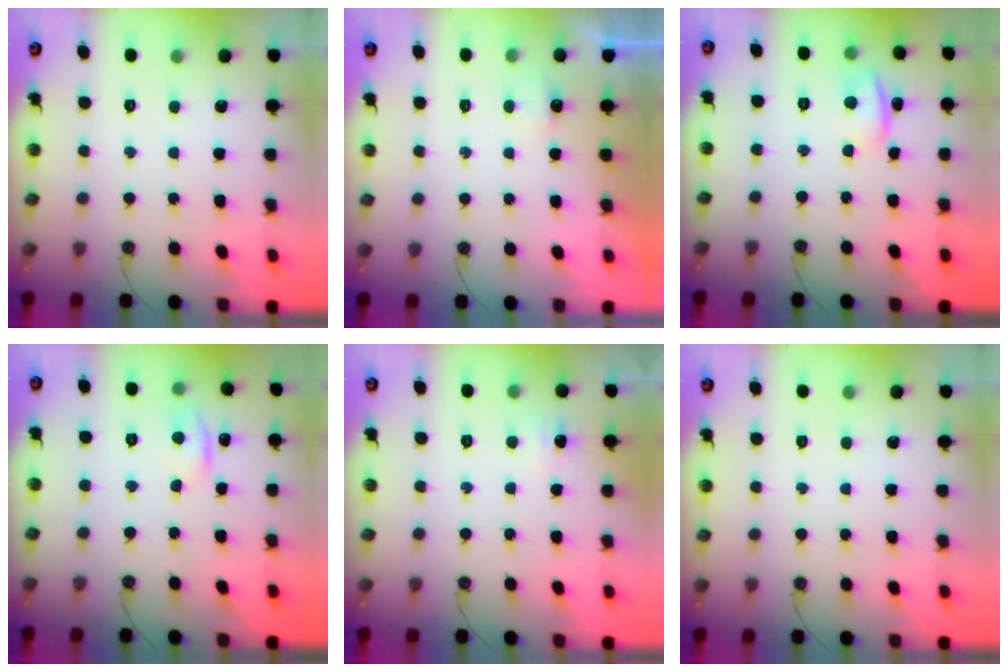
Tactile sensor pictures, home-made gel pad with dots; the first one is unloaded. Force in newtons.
{"total": 2.8, "press": 2.8, "slide": 0.4}
{"total": 1.6, "press": 1.4, "slide": 0.7}
{"total": 4.4, "press": 4.4, "slide": 0.6}
{"total": 3.1, "press": 3.0, "slide": 0.7}
{"total": 0.0}